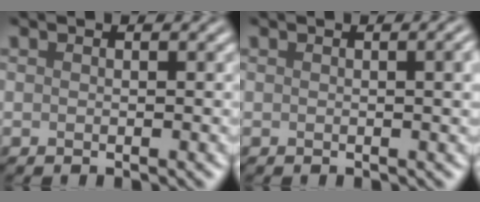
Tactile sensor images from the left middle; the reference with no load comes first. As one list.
[{"total": 2.6, "force": [0.5, 0.9, 2.3], "torque": [-0.017, 0.011, 0.005]}]